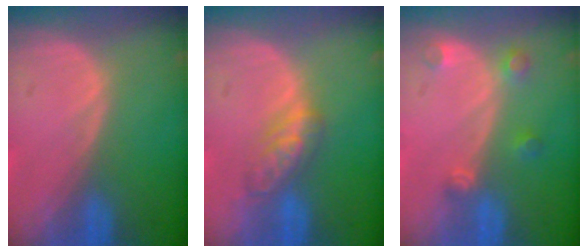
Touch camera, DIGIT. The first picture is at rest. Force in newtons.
{"total": 4.5, "press": 4.5, "slide": 0.3}
{"total": 2.6, "press": 2.6, "slide": 0.2}